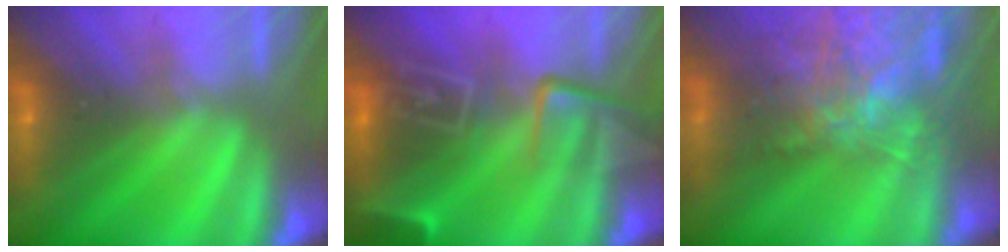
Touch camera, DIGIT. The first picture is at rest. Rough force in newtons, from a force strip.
{"total": 8.8}
{"total": 7.6}